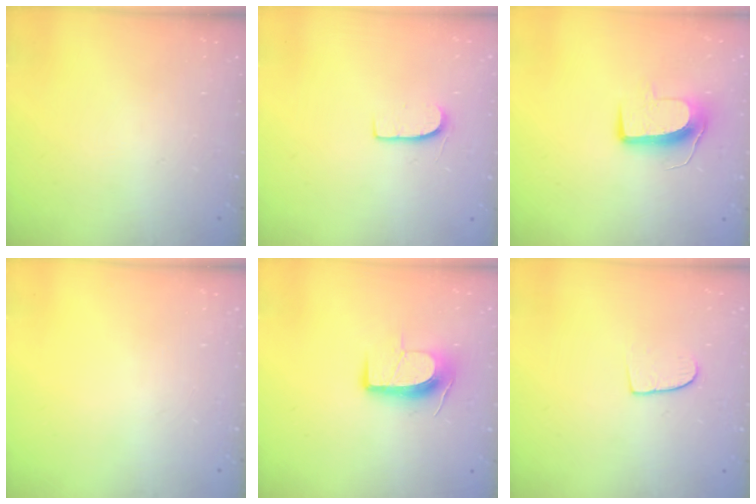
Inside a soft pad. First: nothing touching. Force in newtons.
{"total": 7.1, "press": 7.1, "slide": 0.6}
{"total": 9.2, "press": 9.2, "slide": 0.4}
{"total": 0.0}
{"total": 9.9, "press": 9.9, "slide": 0.6}
{"total": 6.8, "press": 6.7, "slide": 0.5}